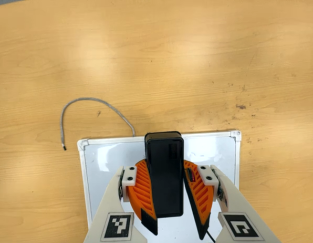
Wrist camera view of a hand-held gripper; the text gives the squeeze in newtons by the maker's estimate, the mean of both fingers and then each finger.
{"total": 10.2, "left": 10.1, "right": 10.4}